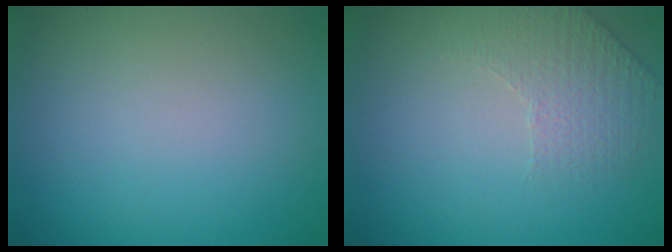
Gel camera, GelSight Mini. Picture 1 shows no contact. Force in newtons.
{"total": 1.7, "press": 1.3, "slide": 1.1}